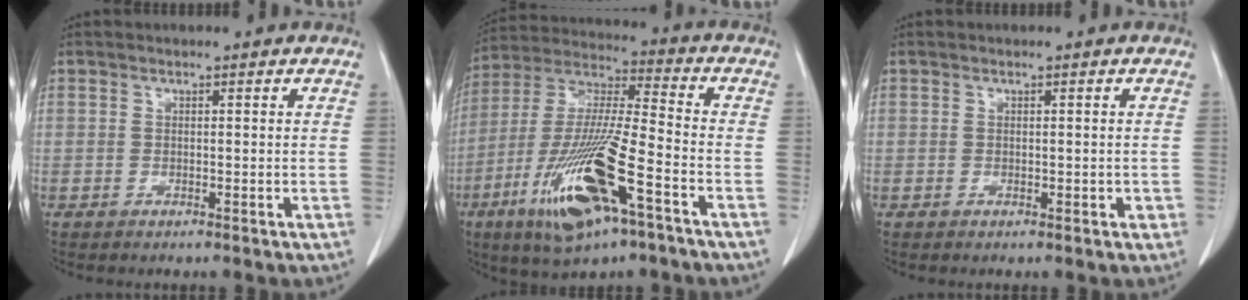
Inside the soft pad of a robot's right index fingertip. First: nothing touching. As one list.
[{"total": 18.8, "force": [-8.6, 3.0, 16.4], "torque": [-0.358, -0.031, -0.154]}, {"total": 1.1, "force": [-0.1, 0.7, 0.8], "torque": [-0.005, 0.001, 0.001]}]